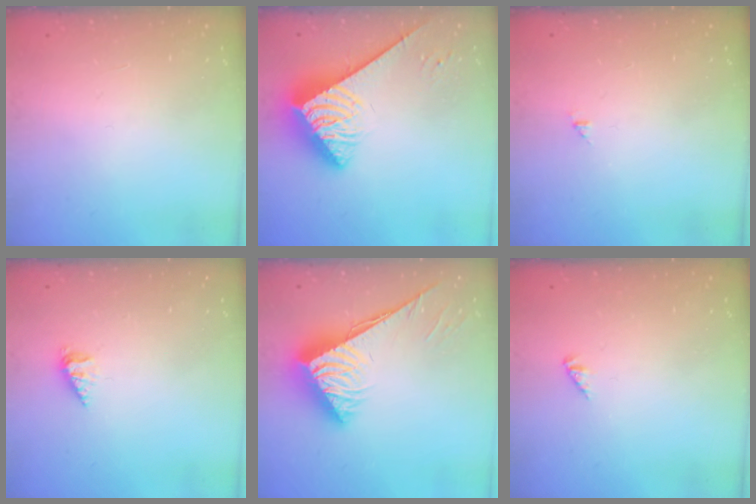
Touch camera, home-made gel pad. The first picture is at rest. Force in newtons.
{"total": 4.8, "press": 4.8, "slide": 0.7}
{"total": 1.0, "press": 1.0, "slide": 0.2}
{"total": 2.2, "press": 2.2, "slide": 0.4}
{"total": 7.3, "press": 7.3, "slide": 0.2}
{"total": 0.0}